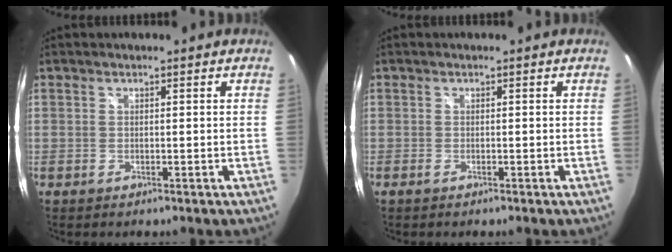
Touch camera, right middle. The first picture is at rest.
{"total": 0.7, "force": [-0.6, 0.1, 0.4], "torque": [-0.010, -0.002, -0.012]}